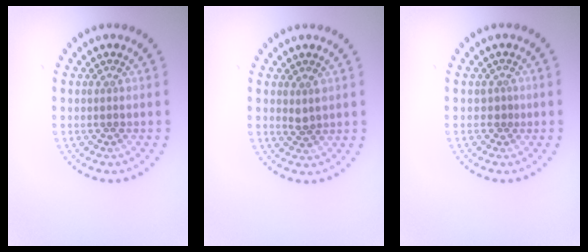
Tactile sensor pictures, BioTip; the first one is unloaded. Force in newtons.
{"total": 0.9, "press": 0.8, "slide": 0.3}
{"total": 0.6, "press": 0.2, "slide": 0.5}